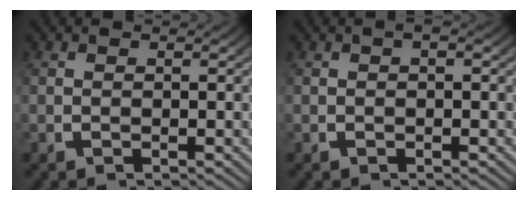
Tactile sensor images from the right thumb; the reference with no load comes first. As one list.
[{"total": 0.7, "force": [0.0, 0.3, 0.7], "torque": [-0.009, 0.004, -0.002]}]